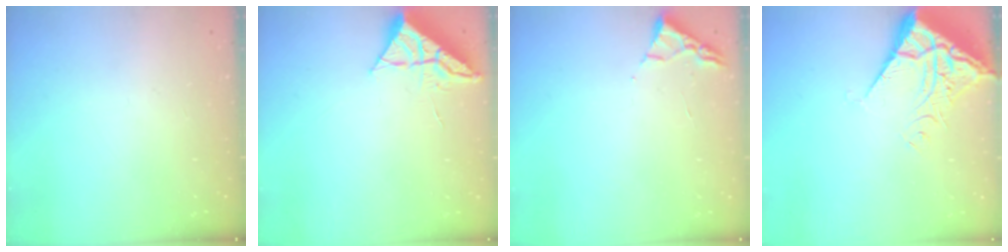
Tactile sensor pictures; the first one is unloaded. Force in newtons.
{"total": 6.6, "press": 6.6, "slide": 0.3}
{"total": 3.0, "press": 2.9, "slide": 0.4}
{"total": 7.5, "press": 7.4, "slide": 1.0}